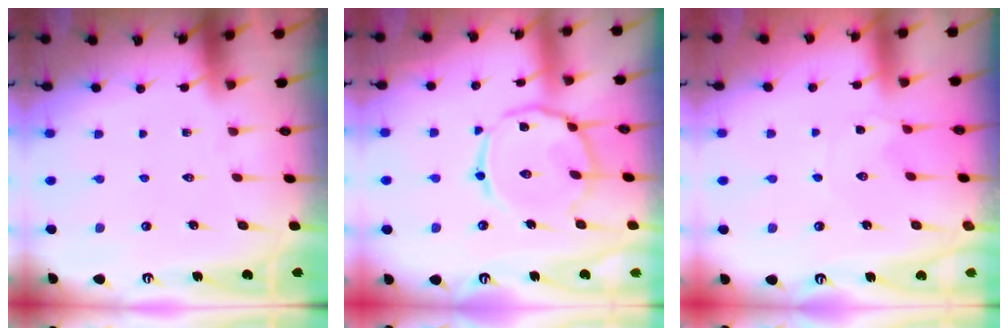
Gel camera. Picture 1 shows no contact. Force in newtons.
{"total": 11.9, "press": 11.9, "slide": 0.7}
{"total": 0.0}